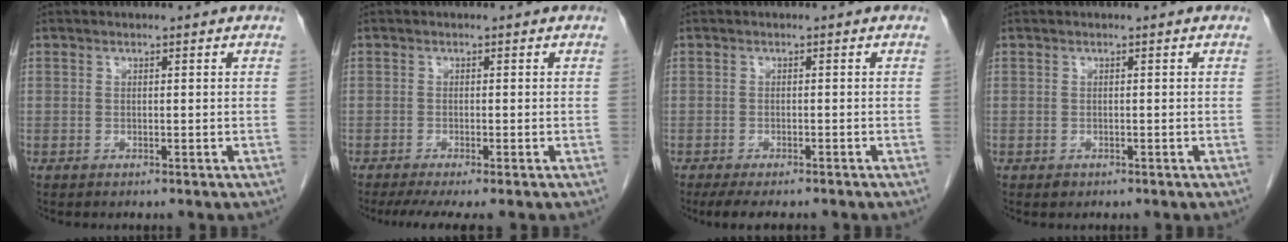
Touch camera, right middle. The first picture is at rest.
{"total": 5.2, "force": [-3.9, 0.3, 3.4], "torque": [-0.052, -0.015, -0.062]}
{"total": 6.5, "force": [-5.3, 1.6, 3.4], "torque": [-0.043, -0.009, -0.076]}
{"total": 0.6, "force": [-0.3, 0.4, 0.2], "torque": [-0.003, 0.001, -0.004]}